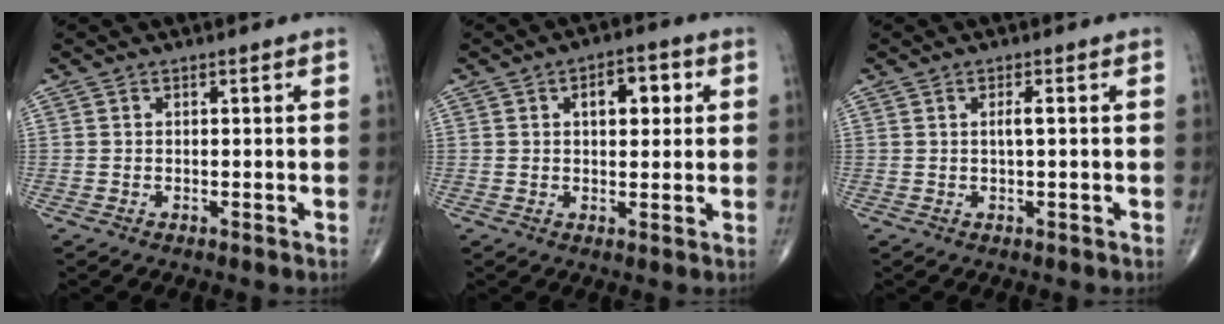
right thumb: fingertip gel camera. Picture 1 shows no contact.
{"total": 6.7, "force": [1.9, 3.7, 5.2], "torque": [-0.044, 0.005, 0.023]}
{"total": 1.6, "force": [0.2, 0.2, 1.5], "torque": [-0.034, 0.002, 0.004]}